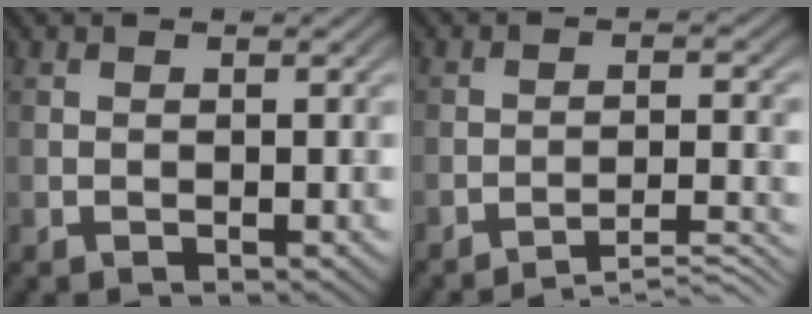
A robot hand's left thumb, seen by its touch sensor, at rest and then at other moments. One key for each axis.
{"total": 5.0, "fx": -4.1, "fy": 0.5, "fz": 2.8, "tx": -0.049, "ty": 0.011, "tz": -0.062}